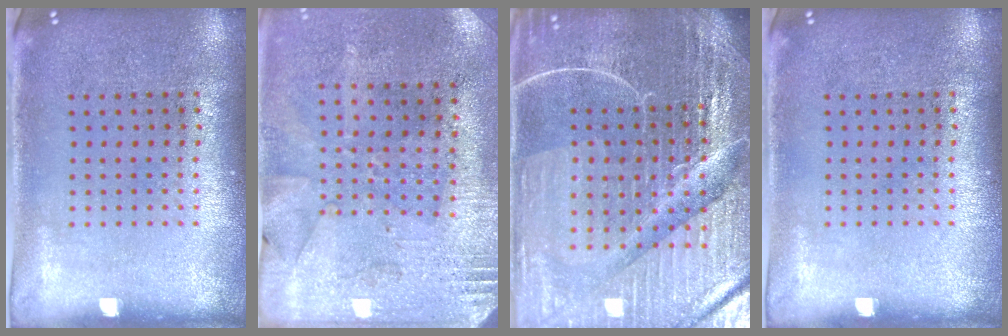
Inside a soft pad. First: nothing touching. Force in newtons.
{"total": 2.8, "press": 2.2, "slide": 1.7}
{"total": 6.4, "press": 5.7, "slide": 2.9}
{"total": 0.0}